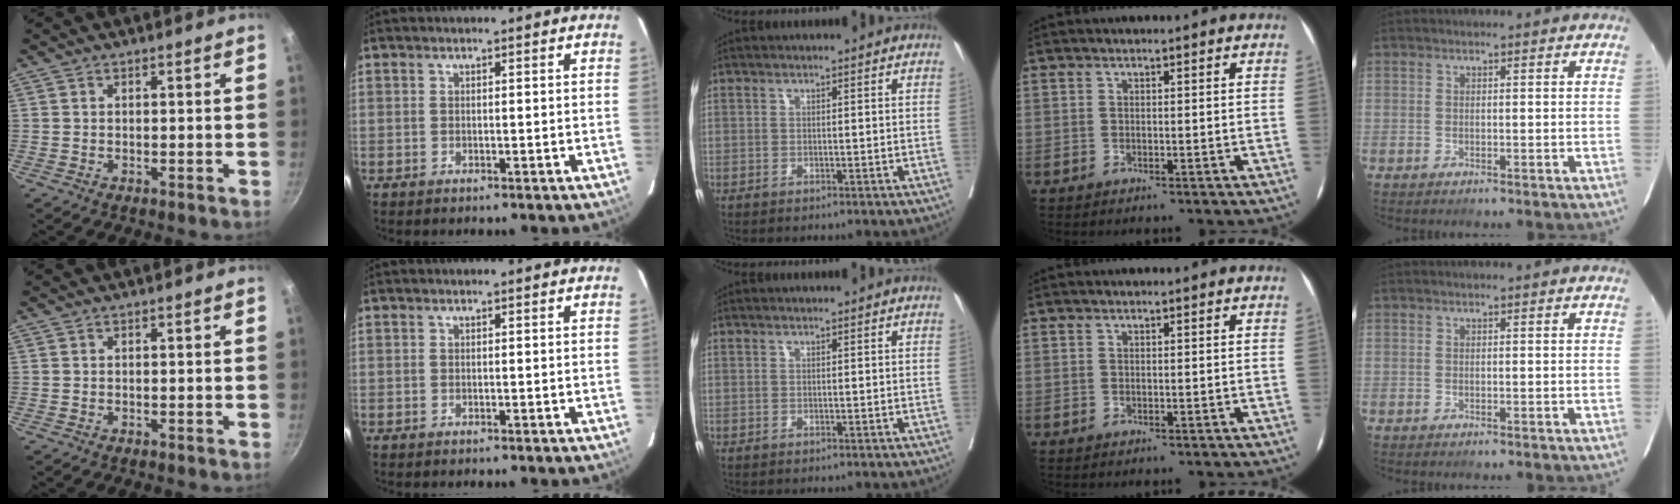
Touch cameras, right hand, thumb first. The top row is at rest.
{}